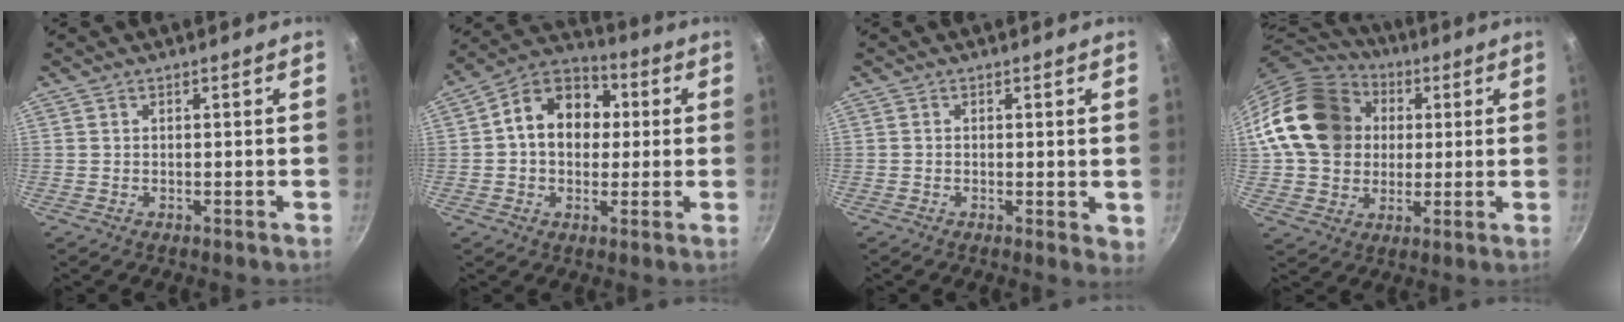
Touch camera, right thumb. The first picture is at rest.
{"total": 13.9, "force": [1.7, 10.6, 8.9], "torque": [-0.102, 0.029, 0.006]}
{"total": 2.5, "force": [-0.1, 1.1, 2.2], "torque": [-0.027, -0.007, -0.003]}
{"total": 20.2, "force": [3.4, 16.7, 10.9], "torque": [-0.172, 0.030, 0.061]}